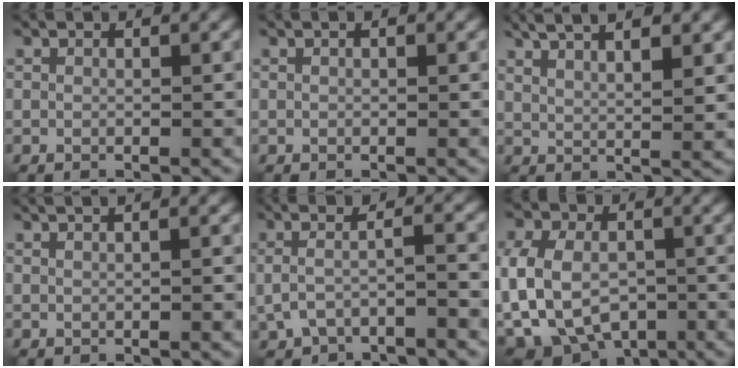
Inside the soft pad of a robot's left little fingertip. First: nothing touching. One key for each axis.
{"total": 0.6, "fx": 0.2, "fy": 0.2, "fz": 0.5, "tx": -0.011, "ty": -0.001, "tz": 0.003}
{"total": 7.0, "fx": 4.4, "fy": 2.2, "fz": 5.0, "tx": -0.069, "ty": 0.021, "tz": 0.054}
{"total": 3.2, "fx": 1.6, "fy": 1.6, "fz": 2.3, "tx": -0.024, "ty": 0.026, "tz": 0.007}
{"total": 4.1, "fx": -1.1, "fy": 1.5, "fz": 3.7, "tx": -0.069, "ty": 0.000, "tz": -0.025}
{"total": 13.3, "fx": -4.8, "fy": 9.8, "fz": 7.6, "tx": -0.167, "ty": -0.018, "tz": -0.091}